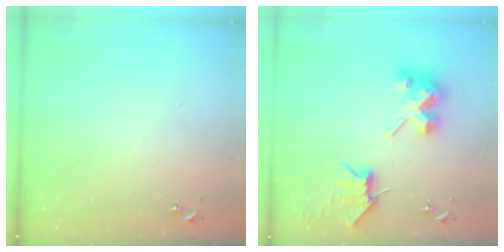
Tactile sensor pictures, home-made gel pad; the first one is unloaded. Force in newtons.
{"total": 8.6, "press": 8.5, "slide": 0.6}